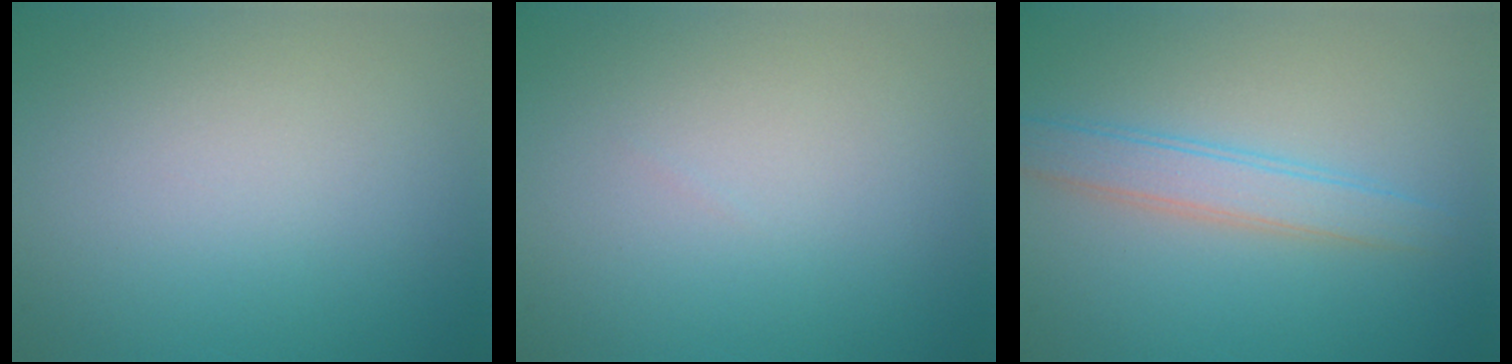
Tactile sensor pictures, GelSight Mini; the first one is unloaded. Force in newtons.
{"total": 0.0}
{"total": 3.0, "press": 3.0, "slide": 0.0}